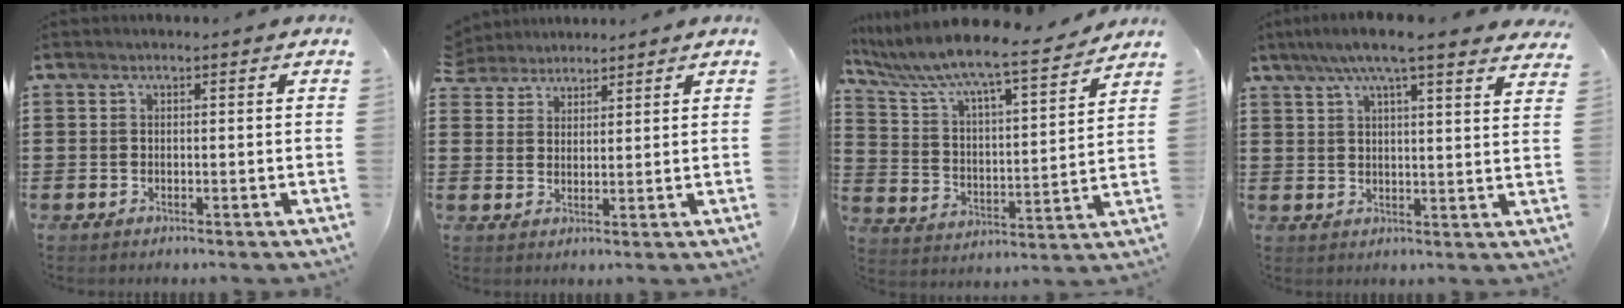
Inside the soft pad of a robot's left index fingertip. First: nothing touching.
{"total": 3.1, "force": [2.8, 1.3, -0.5], "torque": [-0.006, -0.003, 0.052]}
{"total": 7.2, "force": [6.4, 0.4, 3.2], "torque": [-0.094, -0.050, 0.099]}
{"total": 6.8, "force": [5.5, 0.2, 4.0], "torque": [-0.093, -0.011, 0.096]}